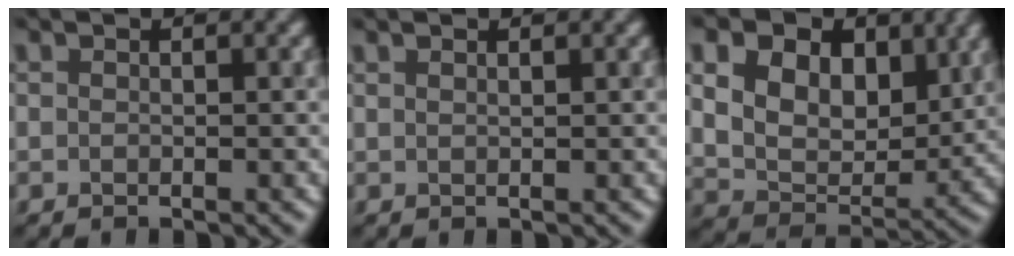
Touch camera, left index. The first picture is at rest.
{"total": 1.2, "force": [0.8, 0.5, 0.8], "torque": [-0.002, 0.000, 0.002]}
{"total": 11.9, "force": [4.9, 8.0, 7.3], "torque": [-0.144, 0.014, 0.085]}